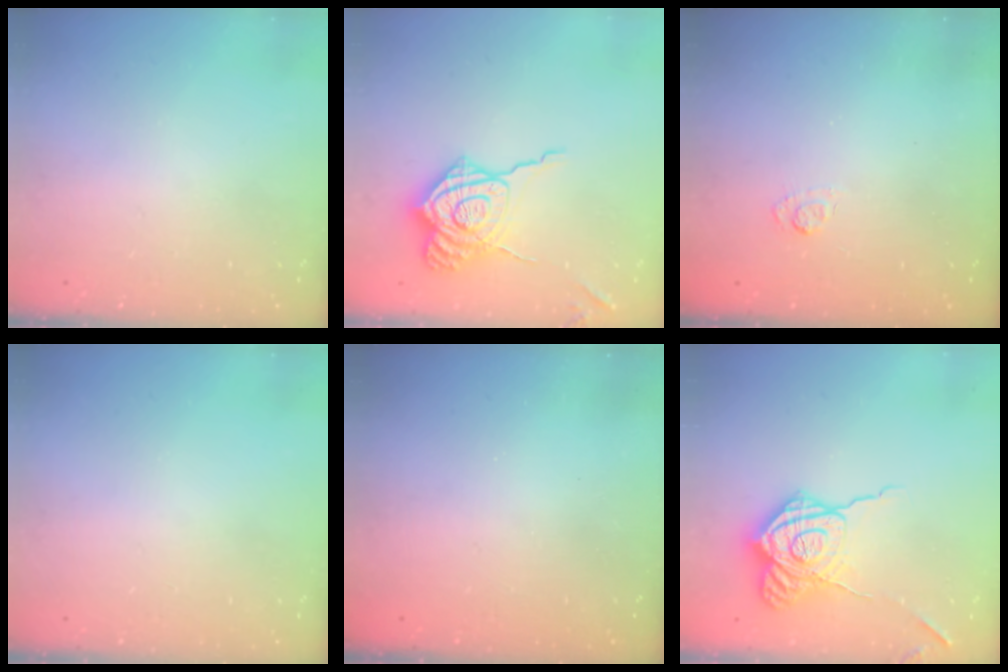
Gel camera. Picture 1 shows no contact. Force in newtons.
{"total": 16.6, "press": 16.5, "slide": 1.4}
{"total": 2.7, "press": 2.3, "slide": 1.5}
{"total": 0.0}
{"total": 2.6, "press": 2.5, "slide": 0.9}
{"total": 18.6, "press": 18.6, "slide": 1.4}